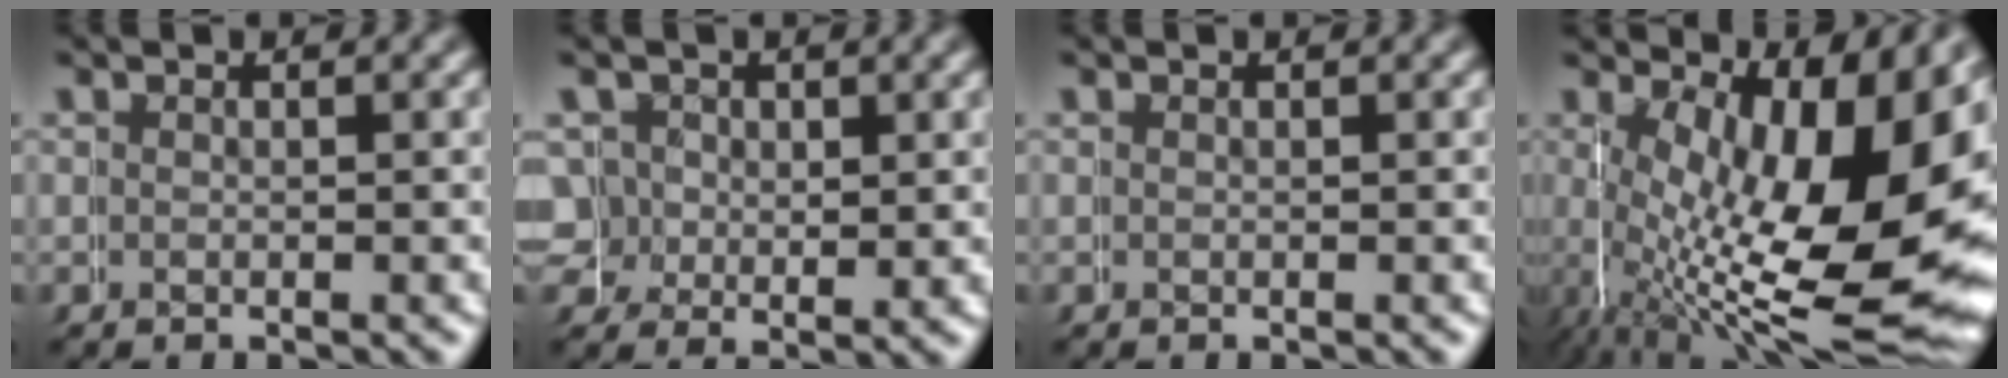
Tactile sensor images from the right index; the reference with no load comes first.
{"total": 4.1, "force": [1.3, 3.8, 0.8], "torque": [-0.044, -0.029, 0.034]}
{"total": 0.0}
{"total": 16.3, "force": [0.0, 7.5, 14.5], "torque": [-0.235, -0.044, 0.034]}